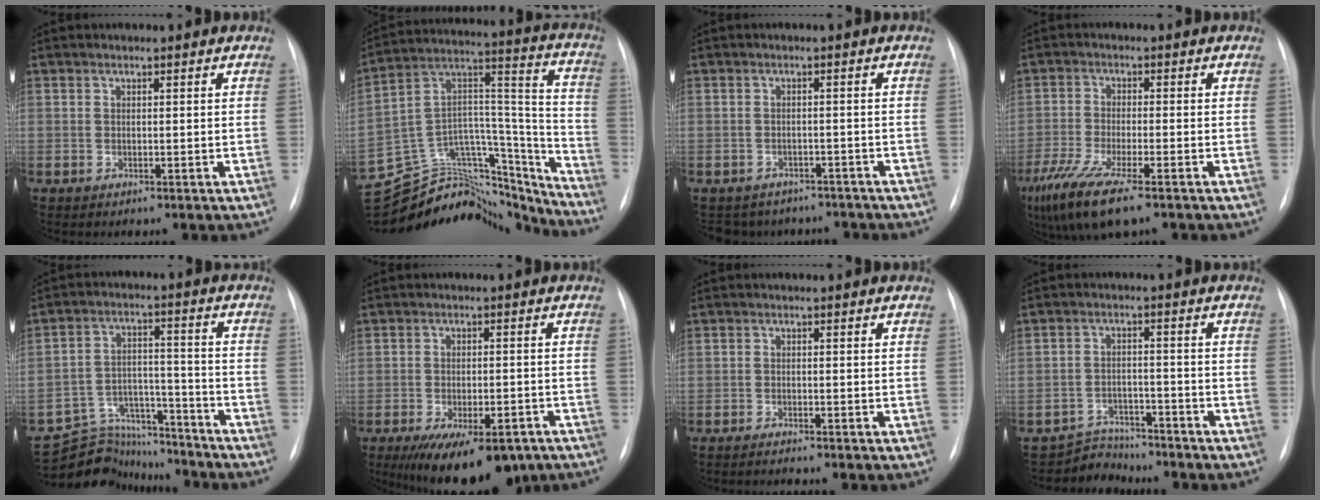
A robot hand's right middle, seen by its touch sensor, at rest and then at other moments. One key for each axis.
{"total": 29.1, "fx": -27.3, "fy": 7.2, "fz": 7.1, "tx": -0.125, "ty": 0.044, "tz": -0.412}
{"total": 8.5, "fx": -7.5, "fy": 4.1, "fz": 0.7, "tx": -0.010, "ty": 0.014, "tz": -0.084}
{"total": 11.3, "fx": -7.6, "fy": 1.9, "fz": 8.2, "tx": -0.159, "ty": -0.029, "tz": -0.130}
{"total": 12.2, "fx": -11.6, "fy": 3.6, "fz": -0.4, "tx": 0.008, "ty": 0.053, "tz": -0.186}
{"total": 13.7, "fx": -9.4, "fy": 5.4, "fz": 8.4, "tx": -0.119, "ty": -0.012, "tz": -0.130}
{"total": 3.9, "fx": -3.5, "fy": -0.4, "fz": 1.6, "tx": -0.019, "ty": -0.007, "tz": -0.053}
{"total": 4.9, "fx": -4.6, "fy": 1.2, "fz": -1.2, "tx": 0.019, "ty": 0.007, "tz": -0.076}